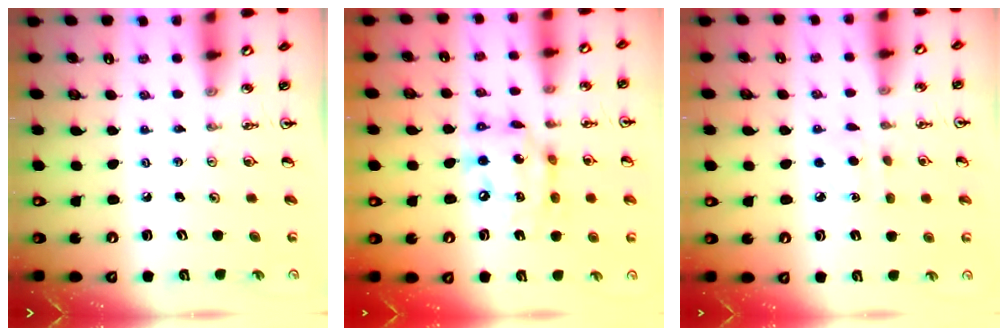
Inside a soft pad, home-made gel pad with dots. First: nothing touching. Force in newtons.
{"total": 13.3, "press": 13.3, "slide": 1.5}
{"total": 4.7, "press": 4.7, "slide": 0.5}